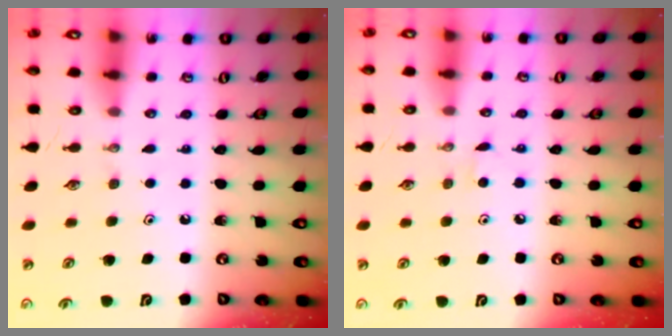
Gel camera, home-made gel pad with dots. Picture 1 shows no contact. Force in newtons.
{"total": 2.8, "press": 2.8, "slide": 0.3}